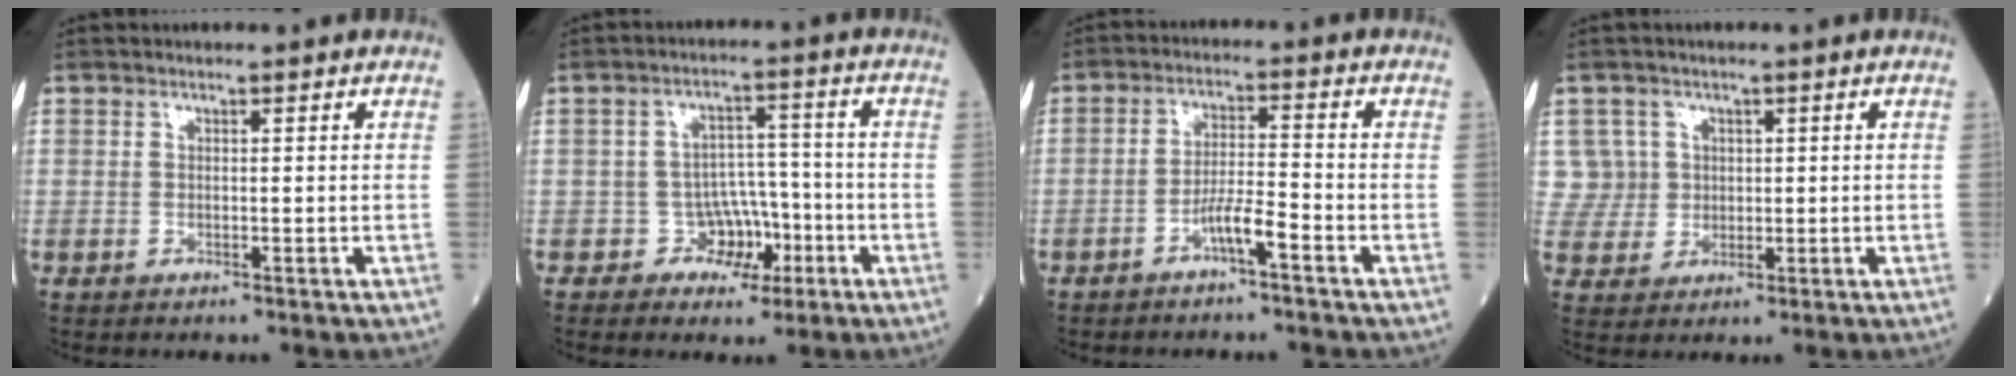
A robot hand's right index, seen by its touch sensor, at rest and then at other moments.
{"total": 5.0, "force": [-2.3, 4.2, 1.5], "torque": [-0.003, 0.019, -0.032]}
{"total": 4.2, "force": [-2.7, 0.0, 3.2], "torque": [-0.061, 0.008, -0.050]}
{"total": 5.2, "force": [1.5, 5.0, -0.3], "torque": [0.015, 0.016, 0.034]}